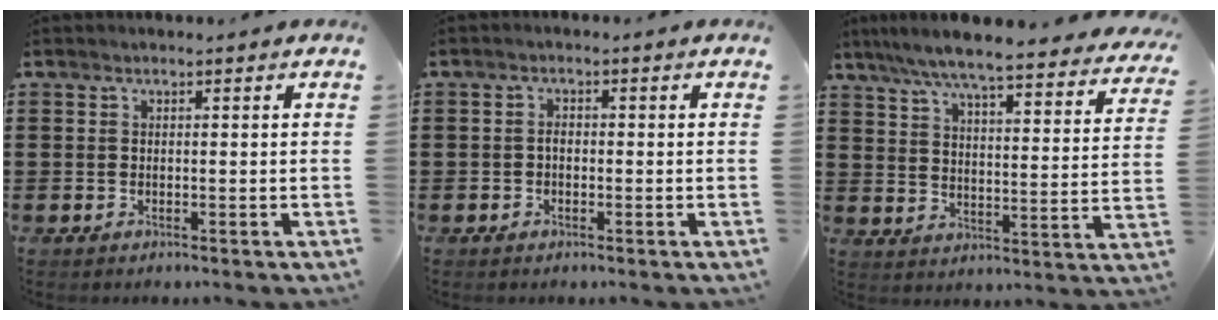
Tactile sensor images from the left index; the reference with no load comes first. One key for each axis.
{"total": 1.4, "fx": -0.4, "fy": 0.9, "fz": 1.0, "tx": -0.020, "ty": 0.003, "tz": -0.009}
{"total": 6.4, "fx": 5.7, "fy": -0.2, "fz": 2.9, "tx": -0.082, "ty": -0.043, "tz": 0.094}